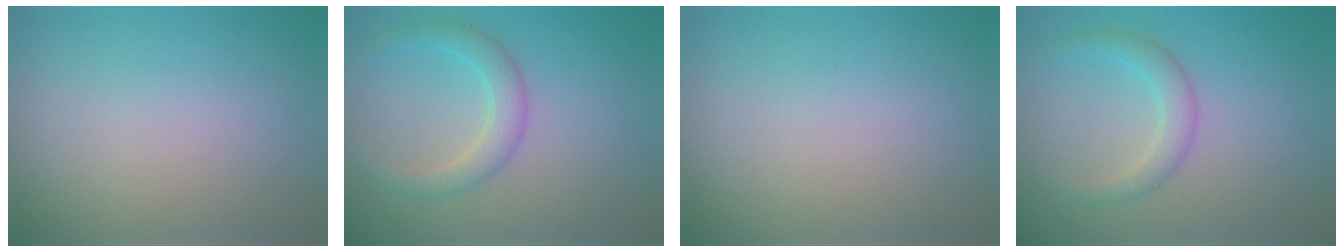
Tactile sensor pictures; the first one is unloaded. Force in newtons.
{"total": 2.9, "press": 2.9, "slide": 0.1}
{"total": 0.0}
{"total": 2.3, "press": 2.3, "slide": 0.0}